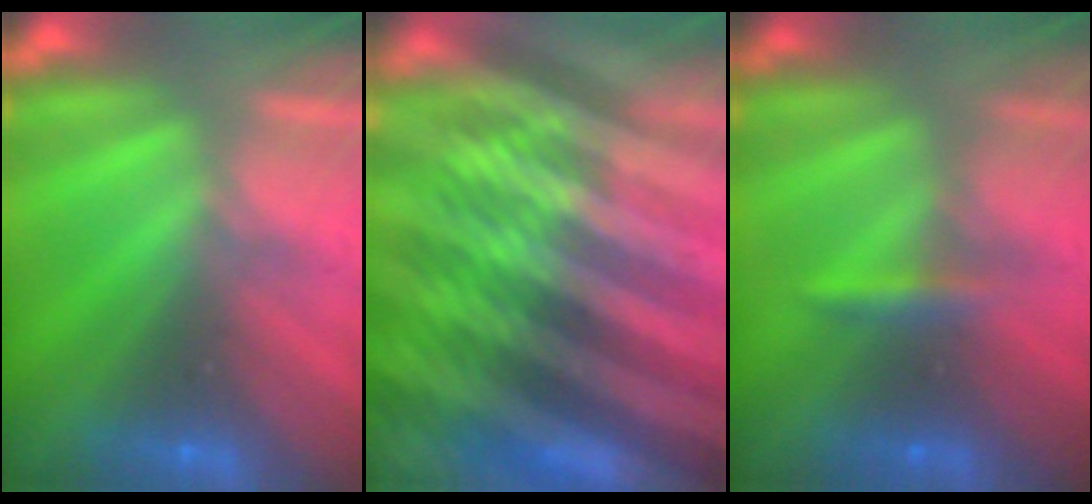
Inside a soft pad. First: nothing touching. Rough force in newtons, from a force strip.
{"total": 6.8}
{"total": 2.3}